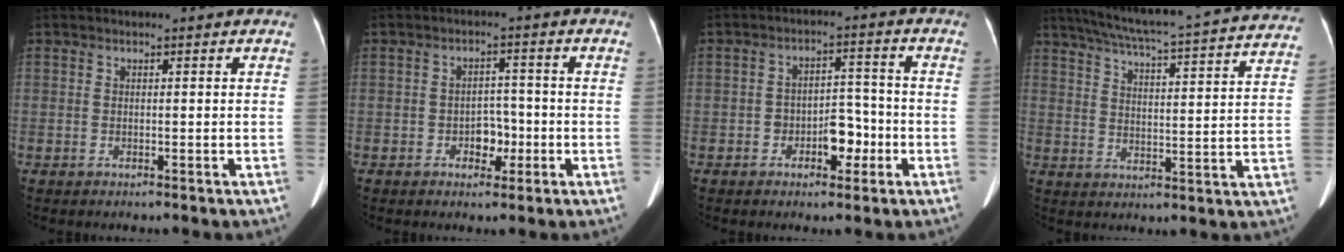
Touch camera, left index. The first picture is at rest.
{"total": 3.7, "force": [-1.5, 2.5, 2.3], "torque": [-0.032, 0.005, -0.024]}
{"total": 5.4, "force": [-2.4, 3.1, 3.8], "torque": [-0.056, 0.018, -0.037]}
{"total": 27.6, "force": [24.8, 1.5, 11.9], "torque": [-0.192, -0.035, 0.309]}